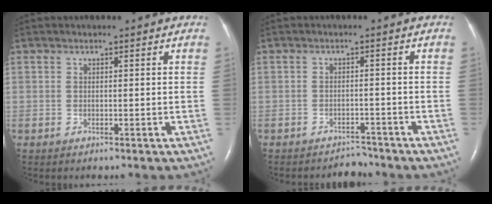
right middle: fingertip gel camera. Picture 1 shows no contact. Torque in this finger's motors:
{"motor_torque": [-0.05, -0.14, 0.02, 0.00]}